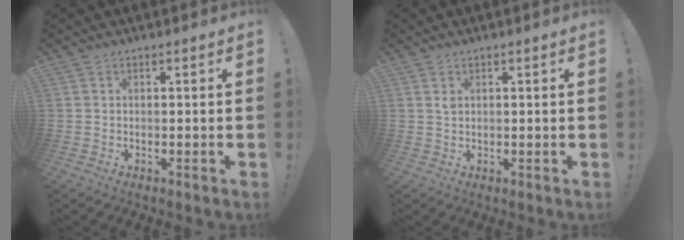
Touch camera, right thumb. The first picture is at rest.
{"total": 1.3, "force": [0.7, 0.7, 0.7], "torque": [-0.009, -0.002, 0.013]}